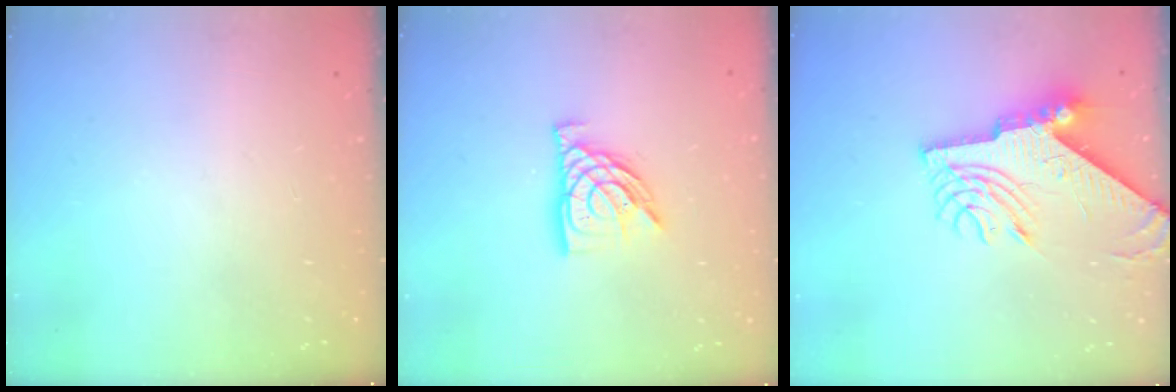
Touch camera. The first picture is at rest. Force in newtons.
{"total": 12.2, "press": 12.1, "slide": 1.2}
{"total": 12.3, "press": 12.2, "slide": 1.2}